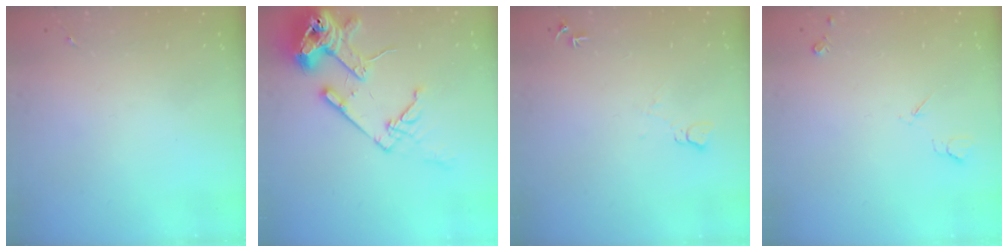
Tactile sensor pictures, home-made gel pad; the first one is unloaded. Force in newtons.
{"total": 18.6, "press": 18.4, "slide": 2.2}
{"total": 6.6, "press": 6.6, "slide": 0.7}
{"total": 4.1, "press": 4.0, "slide": 0.7}